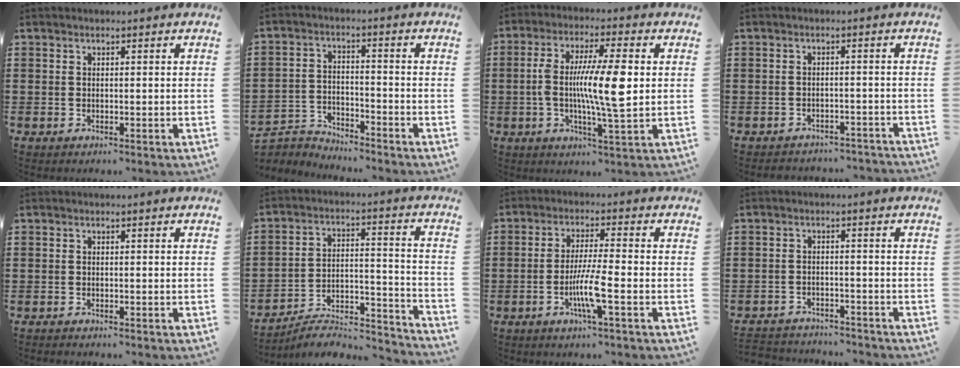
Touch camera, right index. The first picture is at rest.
{"total": 4.2, "force": [-4.2, 0.6, -0.2], "torque": [-0.016, -0.002, -0.094]}
{"total": 10.6, "force": [0.4, 1.8, 10.4], "torque": [-0.193, 0.004, 0.002]}
{"total": 2.4, "force": [-2.4, 0.3, -0.2], "torque": [-0.003, -0.001, -0.052]}
{"total": 0.8, "force": [-0.8, 0.0, -0.1], "torque": [0.001, -0.003, -0.017]}
{"total": 6.1, "force": [-5.5, 1.7, 1.9], "torque": [-0.027, 0.003, -0.108]}
{"total": 6.5, "force": [-2.5, 0.2, 6.0], "torque": [-0.120, -0.014, -0.049]}
{"total": 3.1, "force": [-3.0, 0.2, -0.3], "torque": [-0.001, -0.002, -0.066]}